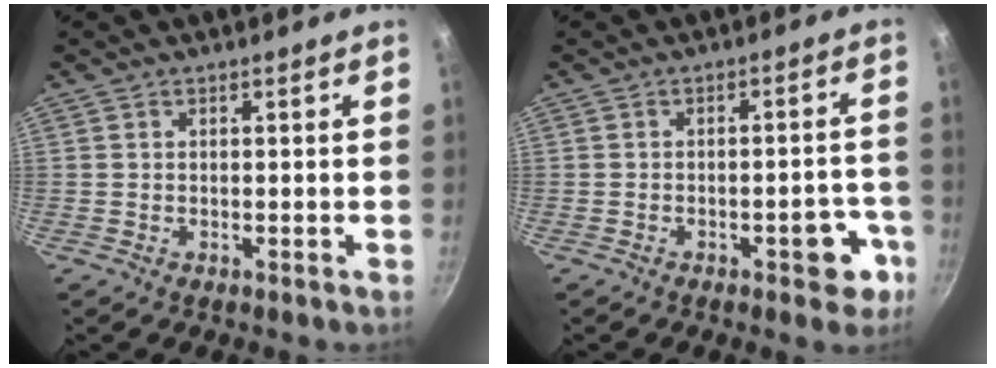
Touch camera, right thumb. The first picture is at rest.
{"total": 7.0, "force": [-3.3, 3.1, 5.3], "torque": [-0.037, 0.029, -0.037]}